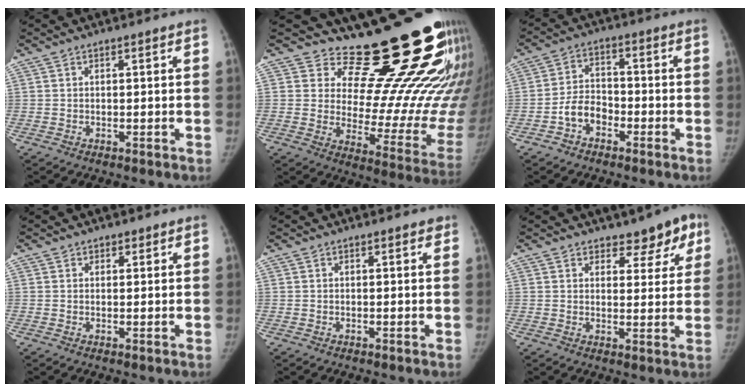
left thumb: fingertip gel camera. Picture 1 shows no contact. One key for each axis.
{"total": 22.1, "fx": 18.0, "fy": 6.0, "fz": 11.2, "tx": -0.102, "ty": -0.181, "tz": 0.236}
{"total": 6.2, "fx": -3.1, "fy": 4.3, "fz": 3.1, "tx": -0.041, "ty": 0.031, "tz": -0.062}
{"total": 1.1, "fx": 0.6, "fy": 0.9, "fz": 0.1, "tx": 0.015, "ty": -0.003, "tz": 0.005}
{"total": 0.6, "fx": 0.4, "fy": 0.3, "fz": 0.3, "tx": -0.002, "ty": -0.001, "tz": 0.001}
{"total": 6.5, "fx": 4.3, "fy": 3.7, "fz": 3.2, "tx": 0.005, "ty": -0.022, "tz": 0.055}